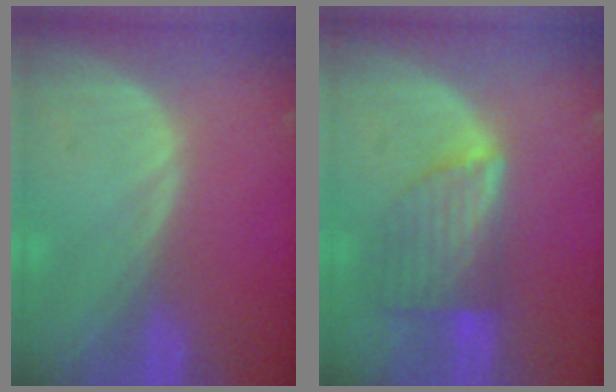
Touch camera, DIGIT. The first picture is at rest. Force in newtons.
{"total": 7.2, "press": 6.3, "slide": 3.4}